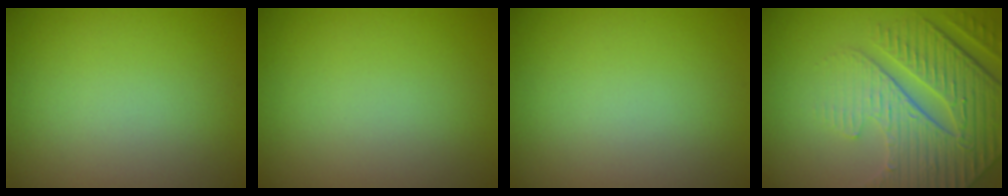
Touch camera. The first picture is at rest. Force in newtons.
{"total": 0.0}
{"total": 0.0}
{"total": 6.6, "press": 5.5, "slide": 3.7}